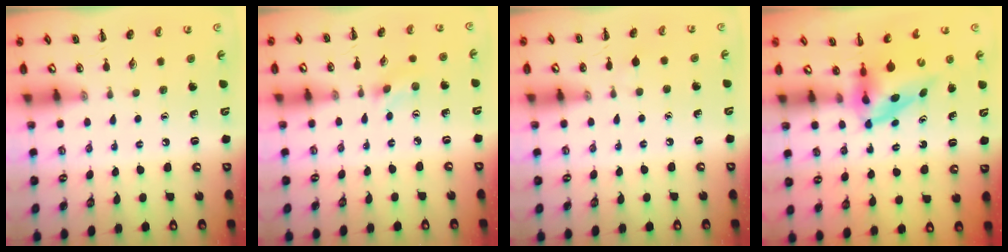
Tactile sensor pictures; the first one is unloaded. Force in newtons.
{"total": 1.2, "press": 1.1, "slide": 0.3}
{"total": 3.0, "press": 2.7, "slide": 1.2}
{"total": 3.8, "press": 3.7, "slide": 0.6}